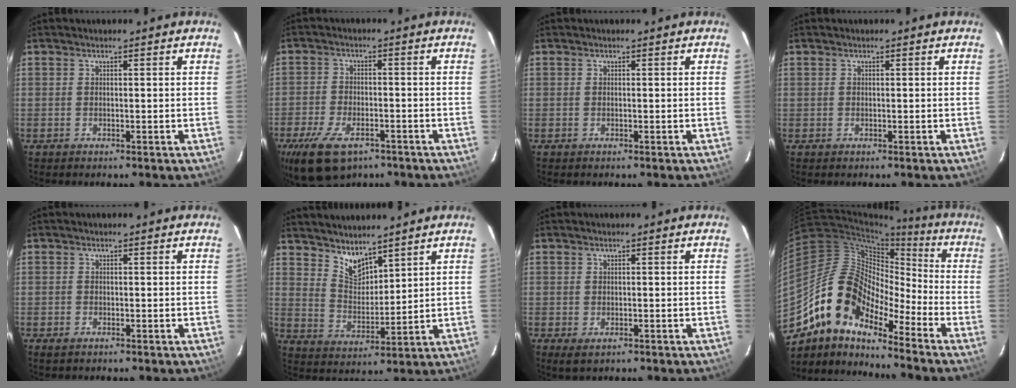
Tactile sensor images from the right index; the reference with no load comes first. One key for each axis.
{"total": 12.3, "fx": -7.7, "fy": 6.1, "fz": 7.3, "tx": -0.168, "ty": -0.022, "tz": -0.133}
{"total": 0.0}
{"total": 0.0}
{"total": 1.1, "fx": -0.8, "fy": 0.6, "fz": 0.5, "tx": -0.008, "ty": -0.002, "tz": -0.017}
{"total": 6.5, "fx": 5.5, "fy": 2.3, "fz": 2.4, "tx": -0.036, "ty": -0.004, "tz": 0.110}
{"total": 2.3, "fx": -1.1, "fy": 1.3, "fz": 1.5, "tx": -0.027, "ty": -0.008, "tz": -0.015}
{"total": 14.8, "fx": -10.9, "fy": 6.2, "fz": 8.0, "tx": -0.130, "ty": 0.010, "tz": -0.221}